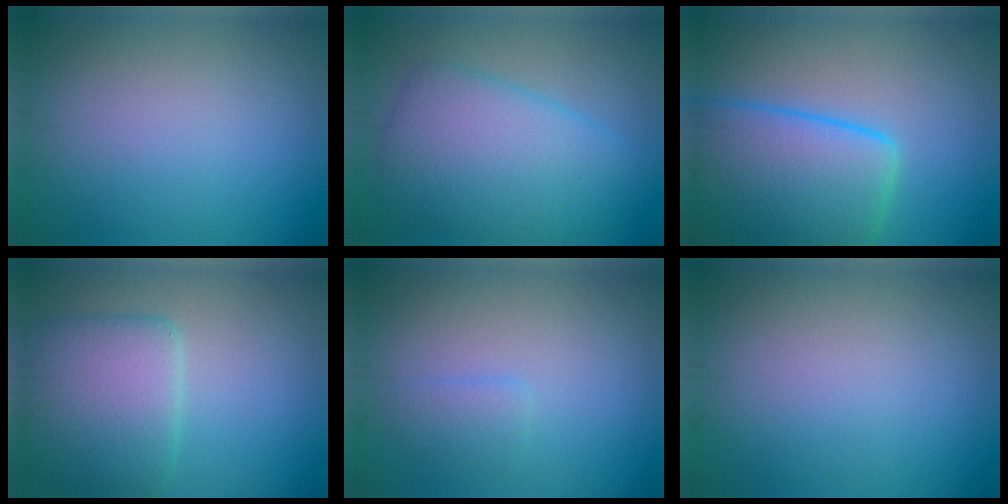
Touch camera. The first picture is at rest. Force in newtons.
{"total": 7.5, "press": 7.5, "slide": 0.1}
{"total": 10.8, "press": 10.8, "slide": 0.6}
{"total": 6.3, "press": 6.2, "slide": 0.5}
{"total": 1.3, "press": 1.3, "slide": 0.1}
{"total": 0.0}